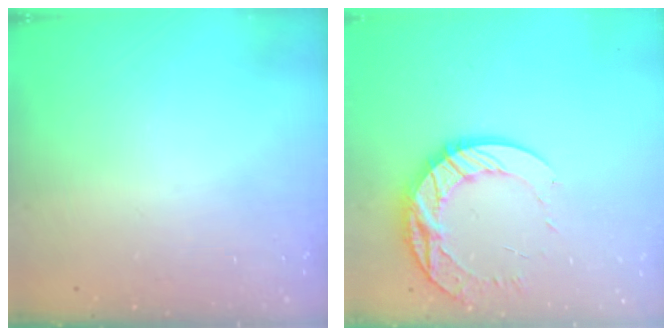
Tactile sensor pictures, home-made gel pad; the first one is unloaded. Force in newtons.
{"total": 14.7, "press": 14.6, "slide": 1.3}